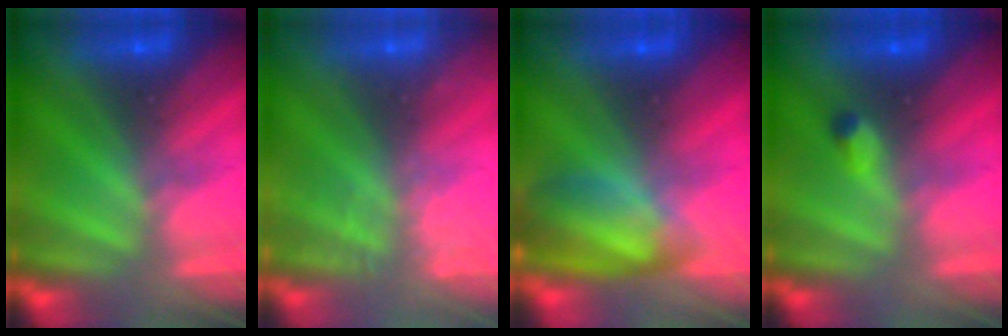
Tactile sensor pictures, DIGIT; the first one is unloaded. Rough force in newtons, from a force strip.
{"total": 2.5}
{"total": 6.9}
{"total": 2.4}